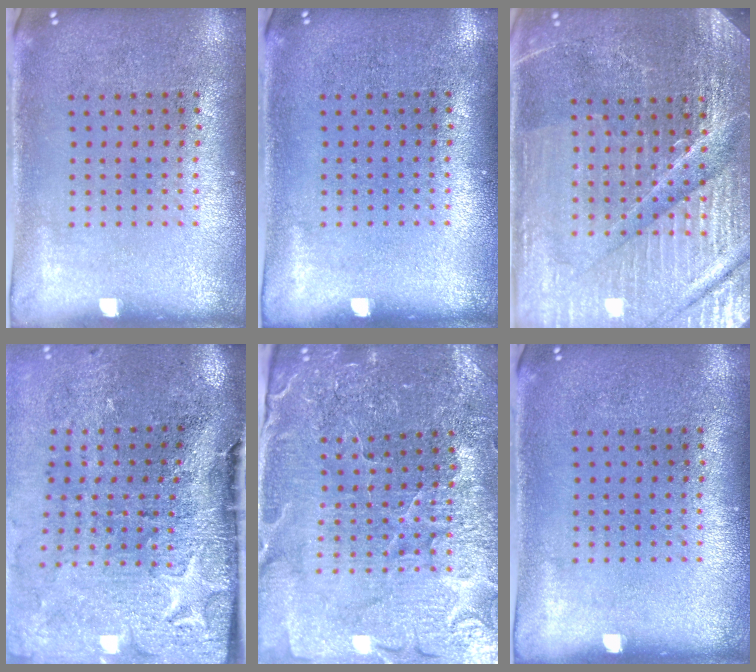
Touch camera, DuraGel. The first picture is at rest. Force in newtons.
{"total": 0.0}
{"total": 5.2, "press": 4.9, "slide": 1.8}
{"total": 5.0, "press": 4.0, "slide": 3.0}
{"total": 3.5, "press": 3.5, "slide": 0.2}
{"total": 0.0}